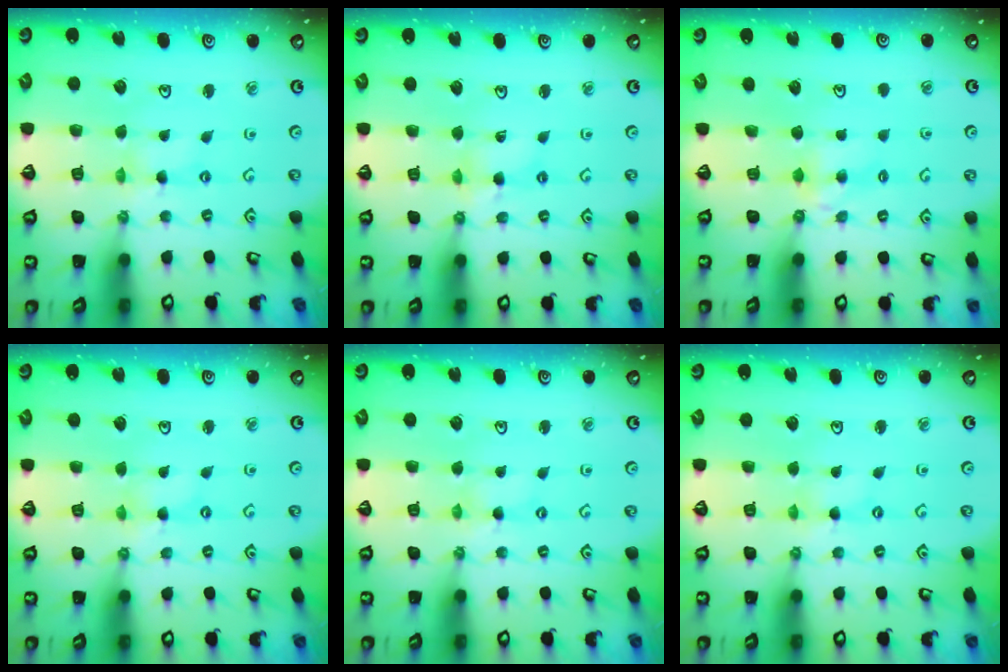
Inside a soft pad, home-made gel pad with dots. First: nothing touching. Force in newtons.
{"total": 3.3, "press": 3.3, "slide": 0.3}
{"total": 4.2, "press": 4.1, "slide": 0.6}
{"total": 0.0}
{"total": 0.0}
{"total": 0.0}